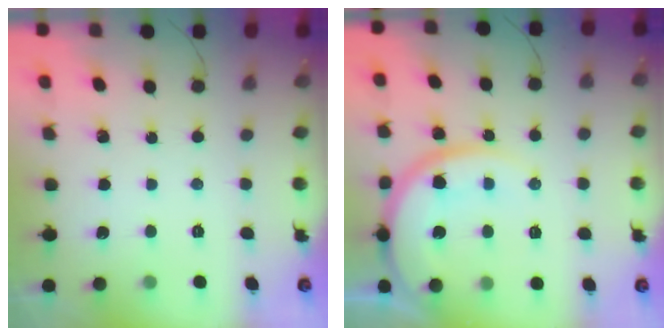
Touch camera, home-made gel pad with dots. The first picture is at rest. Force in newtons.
{"total": 13.5, "press": 13.4, "slide": 1.6}